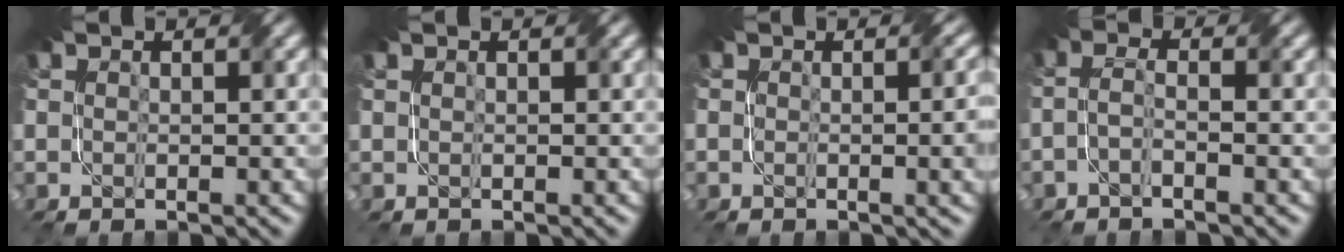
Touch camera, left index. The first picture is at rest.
{"total": 0.0}
{"total": 5.3, "force": [-0.4, 2.4, 4.7], "torque": [-0.032, 0.001, -0.004]}
{"total": 1.3, "force": [-0.9, 0.2, 0.9], "torque": [-0.024, 0.007, -0.023]}